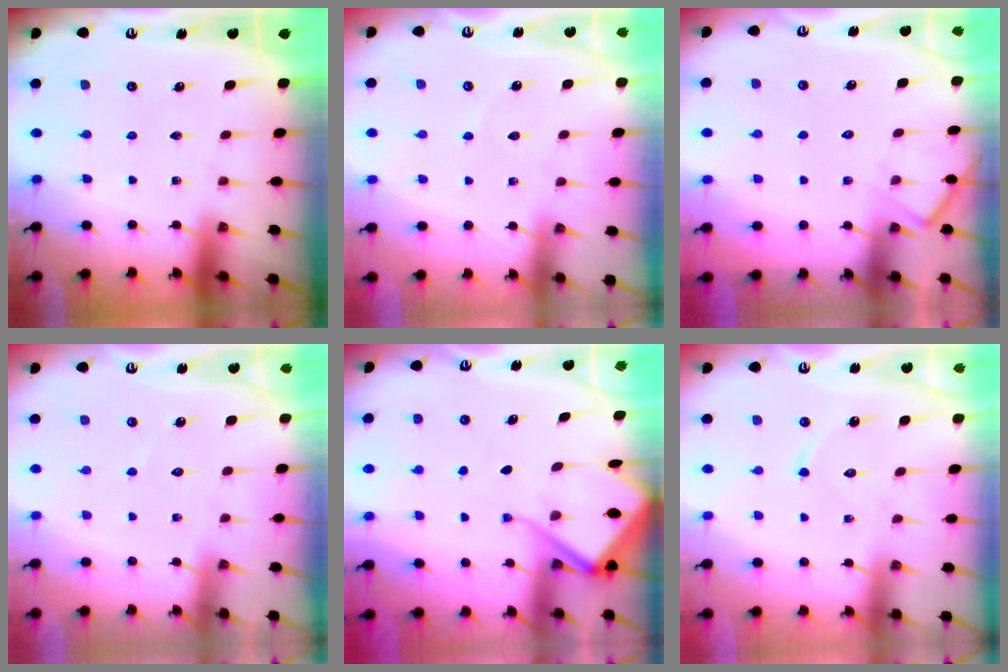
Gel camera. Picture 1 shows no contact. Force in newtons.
{"total": 3.8, "press": 3.7, "slide": 0.6}
{"total": 7.5, "press": 7.4, "slide": 0.7}
{"total": 4.8, "press": 4.8, "slide": 0.6}
{"total": 8.5, "press": 8.4, "slide": 0.7}
{"total": 7.5, "press": 7.5, "slide": 0.5}